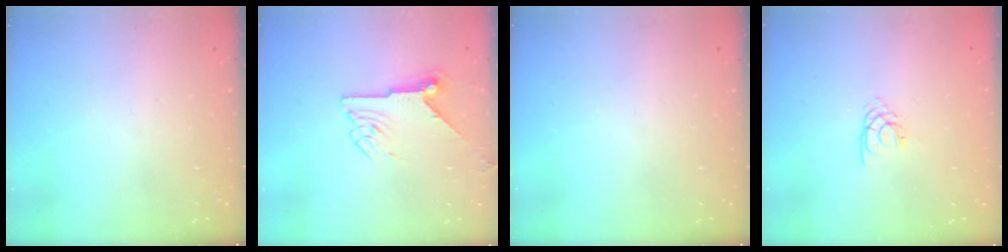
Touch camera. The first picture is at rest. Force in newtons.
{"total": 9.5, "press": 9.5, "slide": 0.5}
{"total": 0.0}
{"total": 1.4, "press": 1.3, "slide": 0.3}